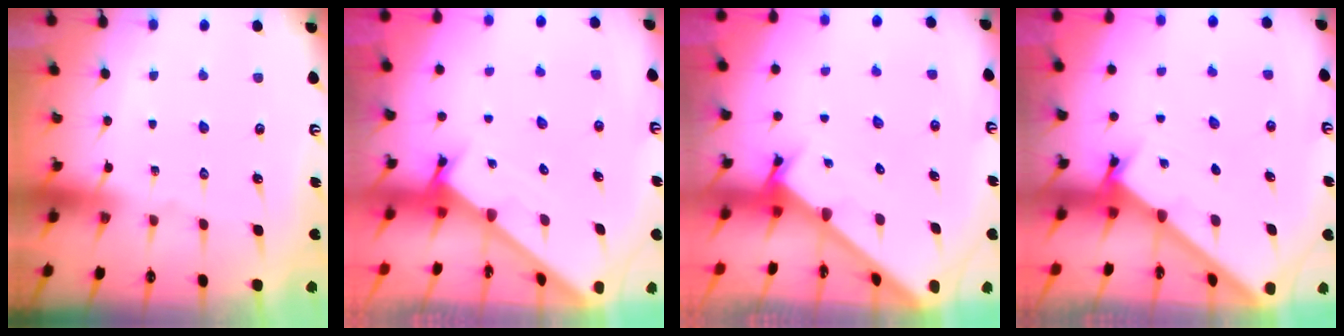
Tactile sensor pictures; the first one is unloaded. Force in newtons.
{"total": 1.7, "press": 1.7, "slide": 0.1}
{"total": 2.5, "press": 2.5, "slide": 0.3}
{"total": 1.7, "press": 1.7, "slide": 0.2}